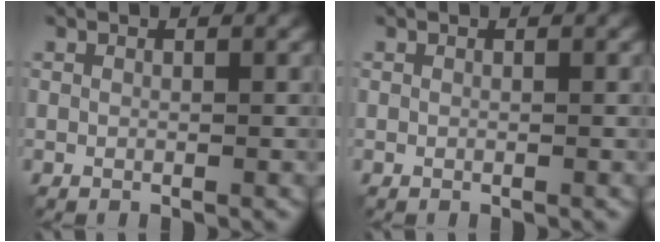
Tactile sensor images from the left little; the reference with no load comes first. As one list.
[{"total": 0.0}]